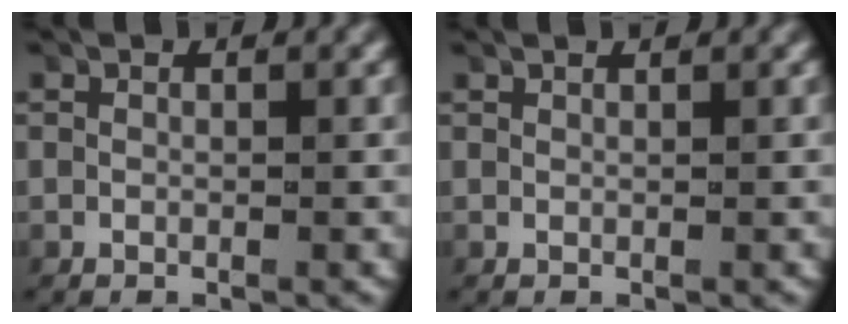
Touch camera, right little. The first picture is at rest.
{"total": 0.6, "force": [0.6, -0.2, 0.0], "torque": [0.001, 0.001, 0.010]}